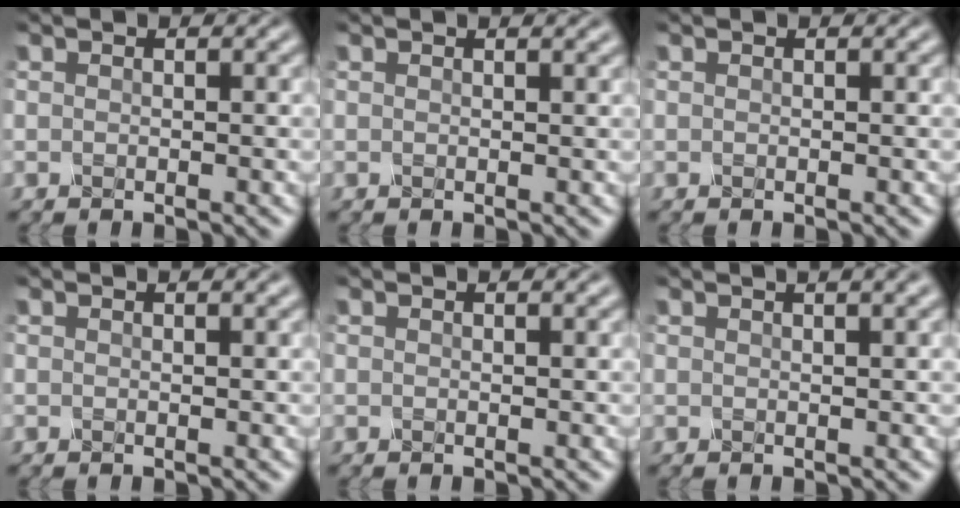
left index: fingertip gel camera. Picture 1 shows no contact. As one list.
[{"total": 1.2, "force": [1.0, 0.3, 0.6], "torque": [-0.009, 0.000, 0.009]}, {"total": 0.0}, {"total": 1.0, "force": [0.8, 0.2, 0.5], "torque": [-0.009, 0.000, 0.008]}, {"total": 0.8, "force": [0.7, 0.1, 0.3], "torque": [-0.008, 0.000, 0.006]}, {"total": 3.5, "force": [2.1, 1.4, 2.5], "torque": [-0.011, 0.017, -0.003]}]